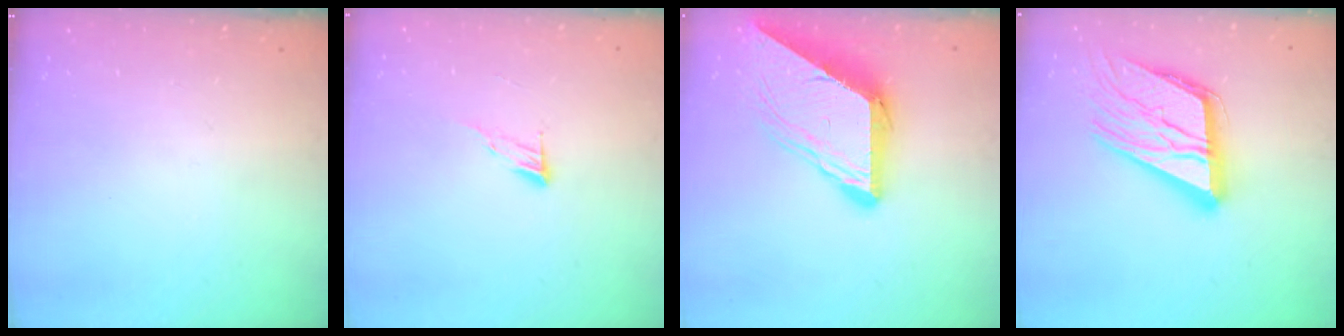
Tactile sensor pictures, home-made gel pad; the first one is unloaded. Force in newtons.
{"total": 5.6, "press": 5.6, "slide": 0.4}
{"total": 12.0, "press": 11.9, "slide": 1.2}
{"total": 19.6, "press": 19.5, "slide": 1.9}